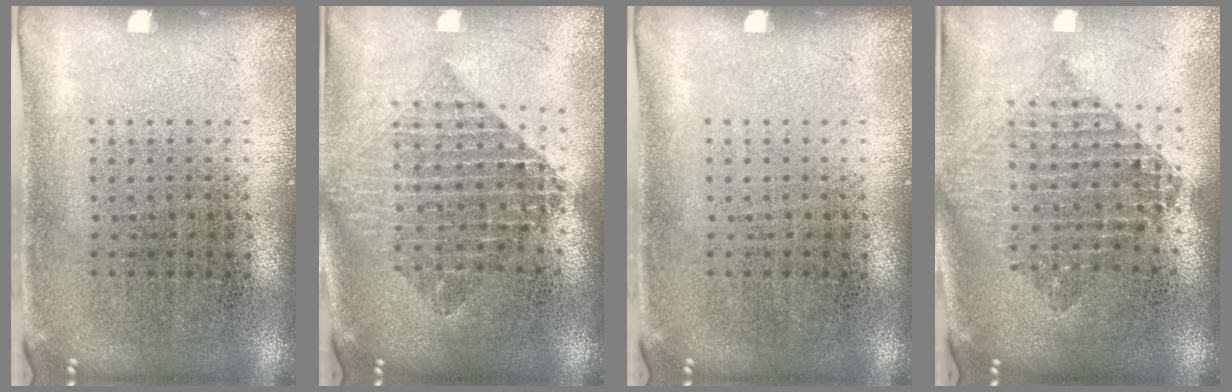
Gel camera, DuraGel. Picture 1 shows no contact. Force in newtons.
{"total": 2.1, "press": 1.7, "slide": 1.3}
{"total": 0.0}
{"total": 2.2, "press": 1.7, "slide": 1.3}